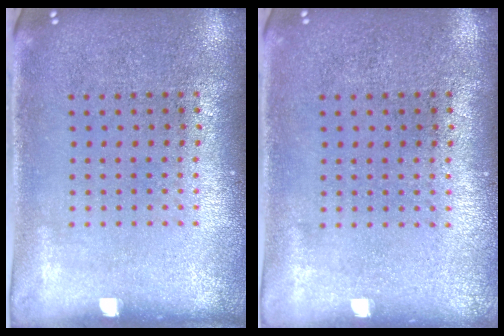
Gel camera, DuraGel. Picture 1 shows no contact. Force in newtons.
{"total": 0.0}